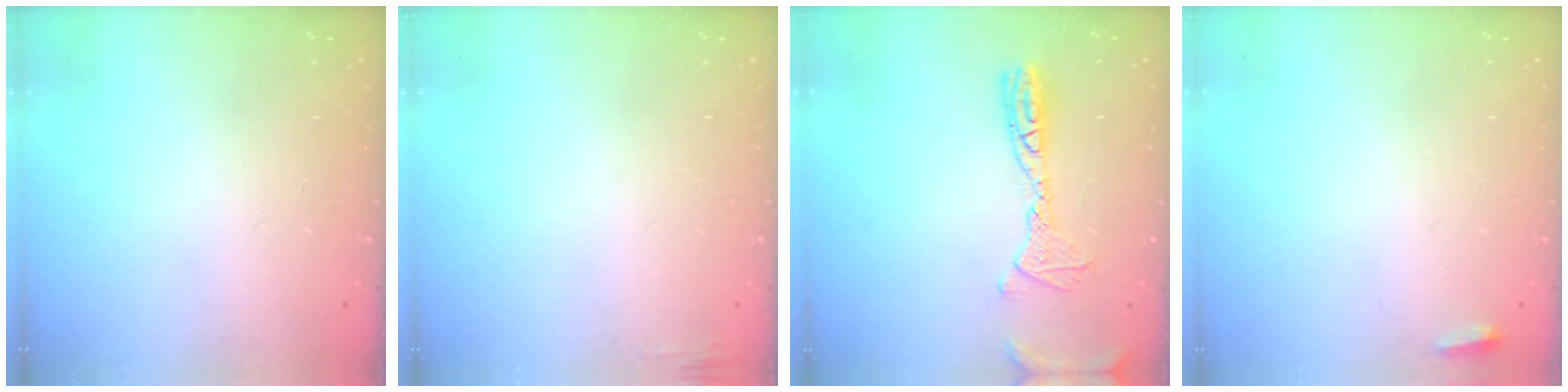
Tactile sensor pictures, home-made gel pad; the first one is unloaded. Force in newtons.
{"total": 3.1, "press": 3.0, "slide": 0.8}
{"total": 14.6, "press": 12.8, "slide": 7.1}
{"total": 2.7, "press": 2.6, "slide": 0.9}